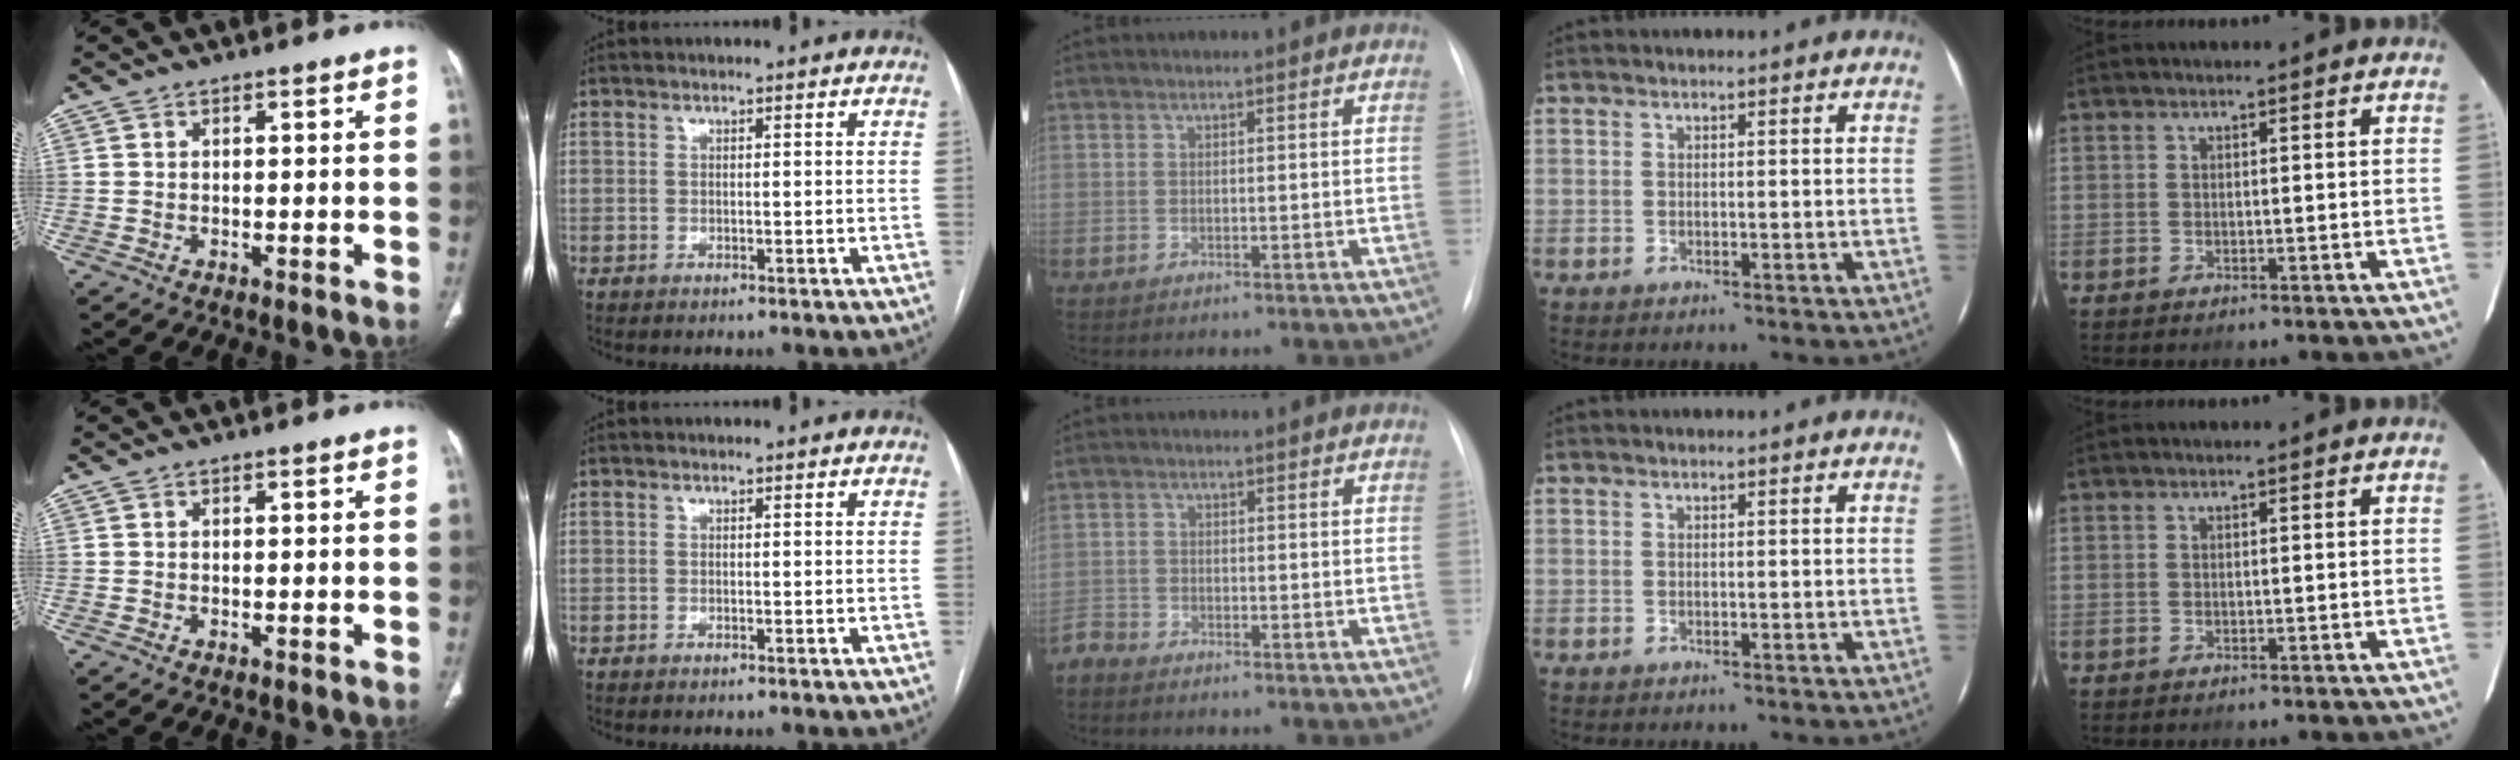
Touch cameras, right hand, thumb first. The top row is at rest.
{"middle": {"total": 2.0, "force": [-2.0, 0.1, -0.1], "torque": [0.004, -0.008, -0.041]}}